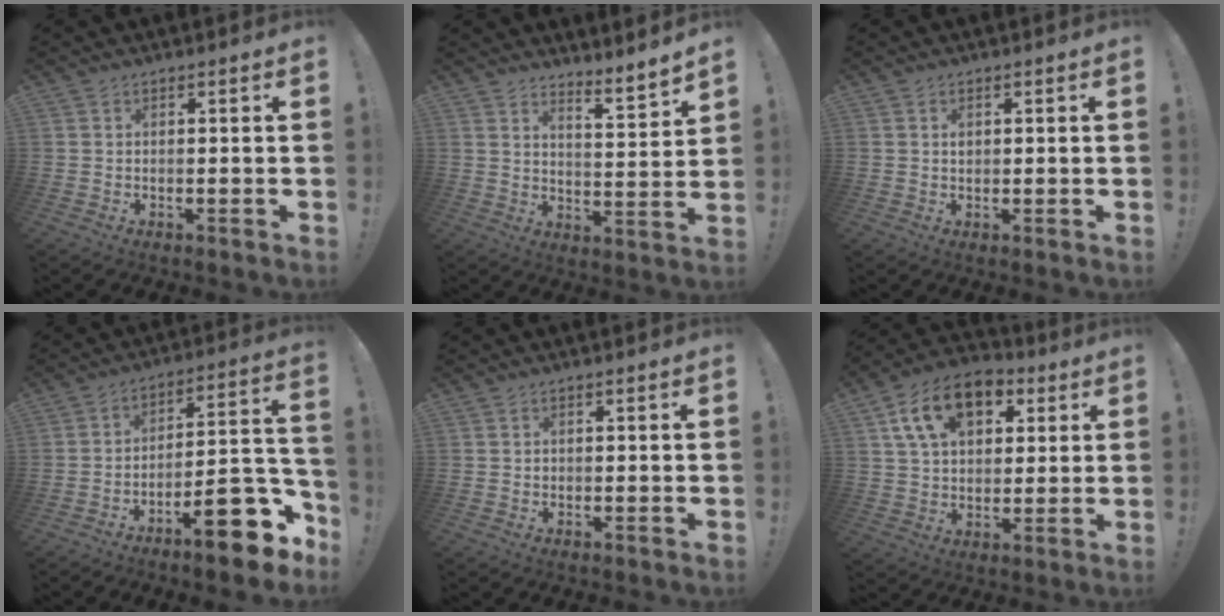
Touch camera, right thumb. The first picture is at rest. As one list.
[{"total": 6.2, "force": [5.3, 0.2, 3.1], "torque": [-0.030, -0.065, 0.086]}, {"total": 1.0, "force": [0.4, 0.8, 0.4], "torque": [-0.001, -0.001, 0.006]}, {"total": 19.0, "force": [-11.4, 6.0, 14.0], "torque": [-0.151, 0.076, -0.176]}, {"total": 0.8, "force": [0.2, 0.8, 0.1], "torque": [-0.002, 0.004, 0.003]}, {"total": 16.5, "force": [7.5, 10.8, 10.0], "torque": [-0.163, -0.022, 0.140]}]